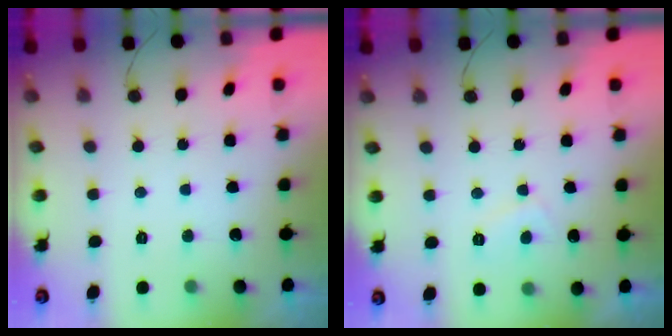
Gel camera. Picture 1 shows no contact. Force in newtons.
{"total": 2.5, "press": 2.4, "slide": 0.8}